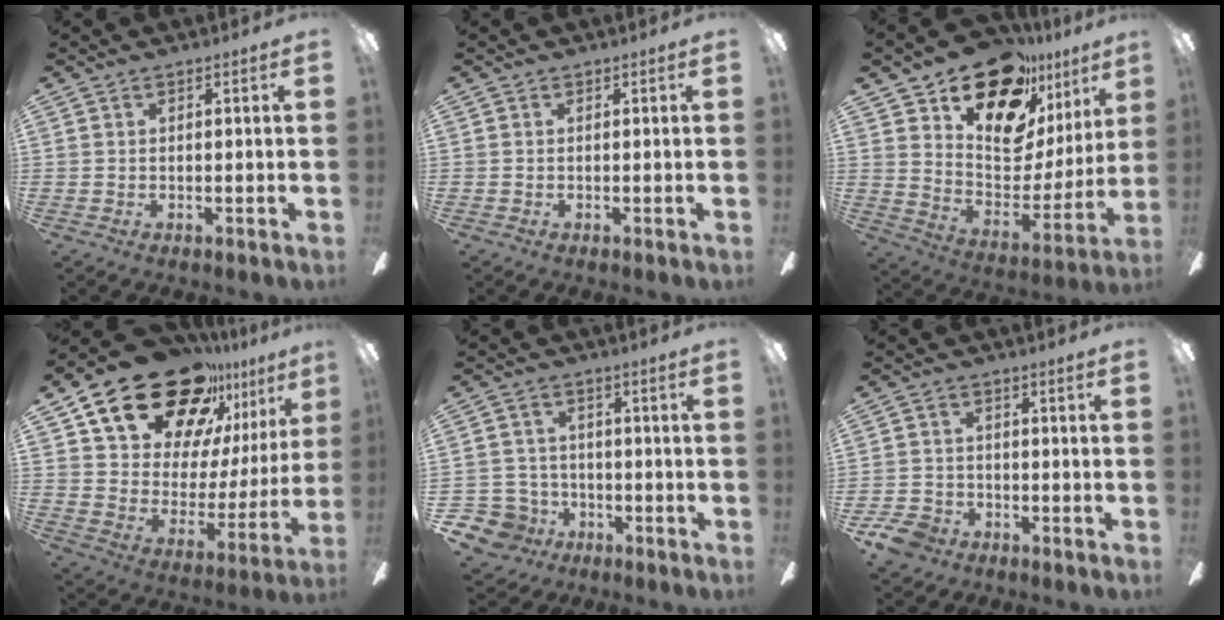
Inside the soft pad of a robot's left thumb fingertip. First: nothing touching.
{"total": 0.0}
{"total": 19.6, "force": [15.2, 9.5, 8.0], "torque": [-0.143, -0.112, 0.270]}
{"total": 25.6, "force": [18.8, 13.0, 11.5], "torque": [-0.201, -0.116, 0.350]}
{"total": 7.4, "force": [-3.1, 6.5, 1.5], "torque": [-0.062, 0.022, -0.056]}
{"total": 6.0, "force": [-4.0, 4.1, 1.8], "torque": [-0.047, 0.026, -0.079]}